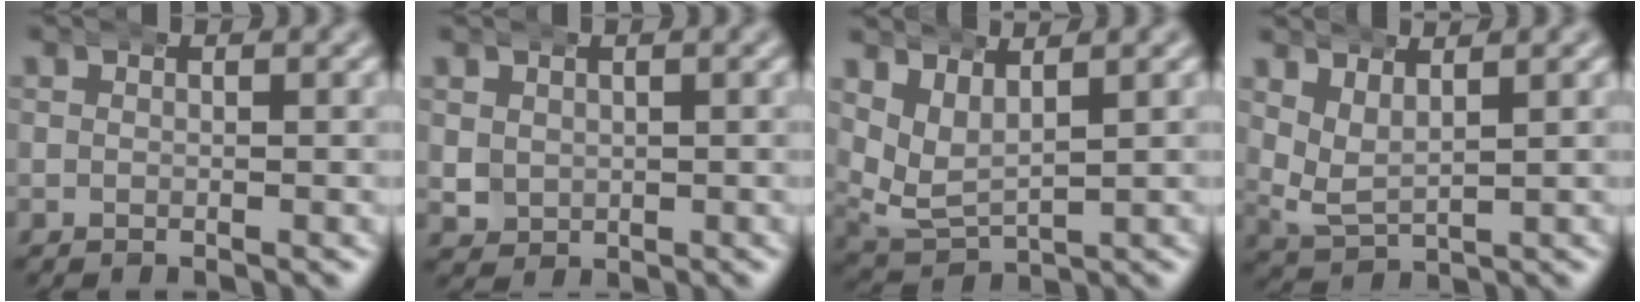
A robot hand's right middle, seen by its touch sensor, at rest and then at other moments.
{"total": 2.1, "force": [0.8, 1.8, 0.6], "torque": [-0.032, -0.013, 0.022]}
{"total": 5.8, "force": [2.1, 4.4, 3.1], "torque": [-0.089, -0.021, 0.044]}
{"total": 4.4, "force": [2.2, 2.9, 2.4], "torque": [-0.065, -0.016, 0.047]}